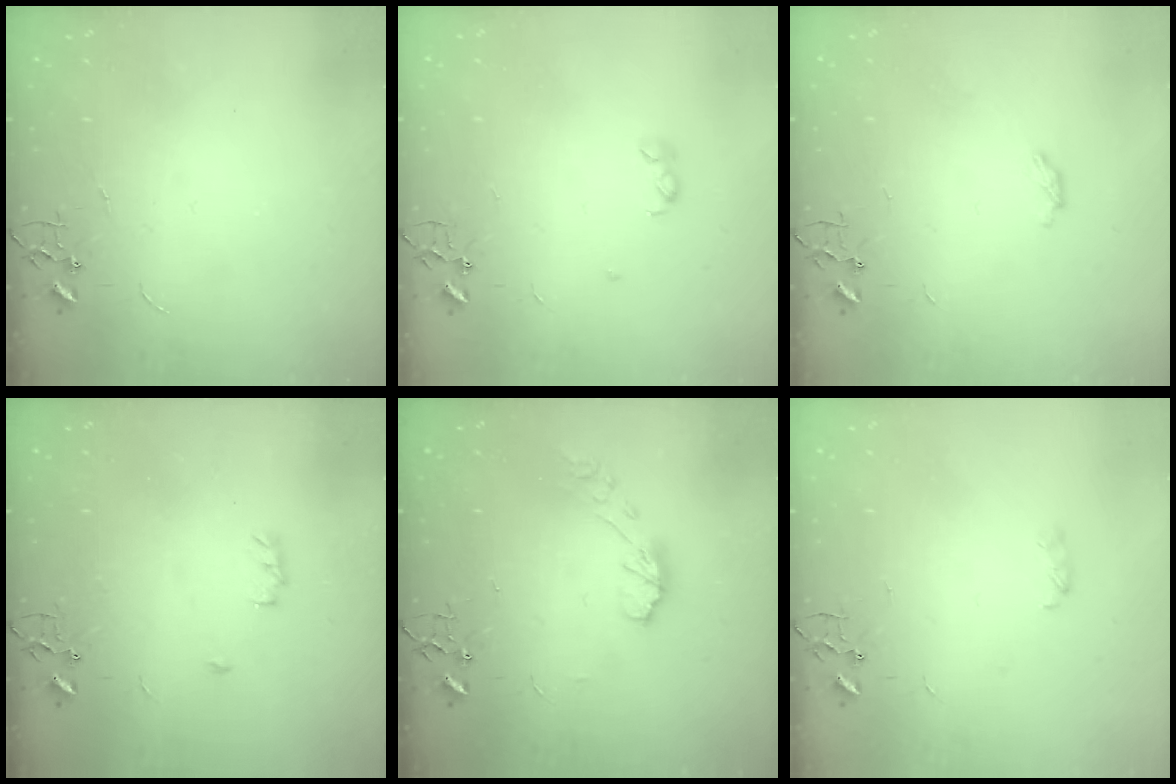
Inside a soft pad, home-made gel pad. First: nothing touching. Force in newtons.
{"total": 3.2, "press": 3.1, "slide": 0.6}
{"total": 2.8, "press": 2.7, "slide": 0.5}
{"total": 4.2, "press": 4.1, "slide": 0.9}
{"total": 7.0, "press": 7.0, "slide": 0.5}
{"total": 4.1, "press": 3.9, "slide": 1.2}